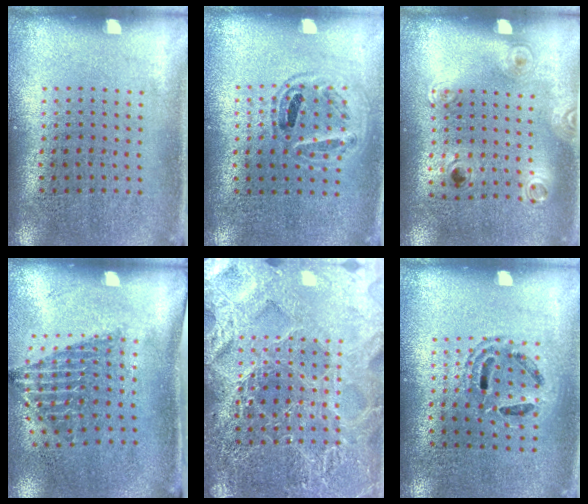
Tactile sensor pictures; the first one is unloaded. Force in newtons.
{"total": 0.9, "press": 0.9, "slide": 0.4}
{"total": 1.2, "press": 0.8, "slide": 0.8}
{"total": 1.5, "press": 1.1, "slide": 1.0}
{"total": 6.4, "press": 6.3, "slide": 0.8}
{"total": 1.2, "press": 1.1, "slide": 0.4}